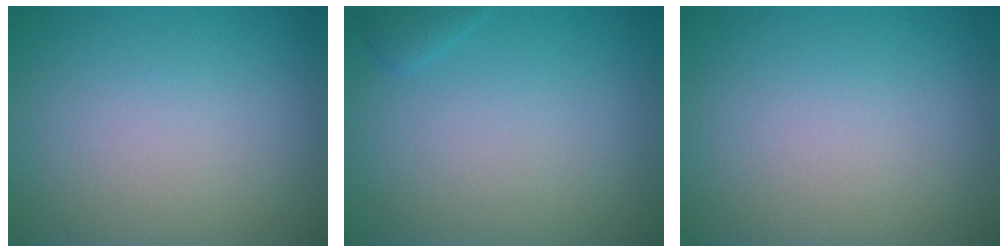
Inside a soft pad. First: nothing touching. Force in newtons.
{"total": 0.7, "press": 0.7, "slide": 0.1}
{"total": 0.0}